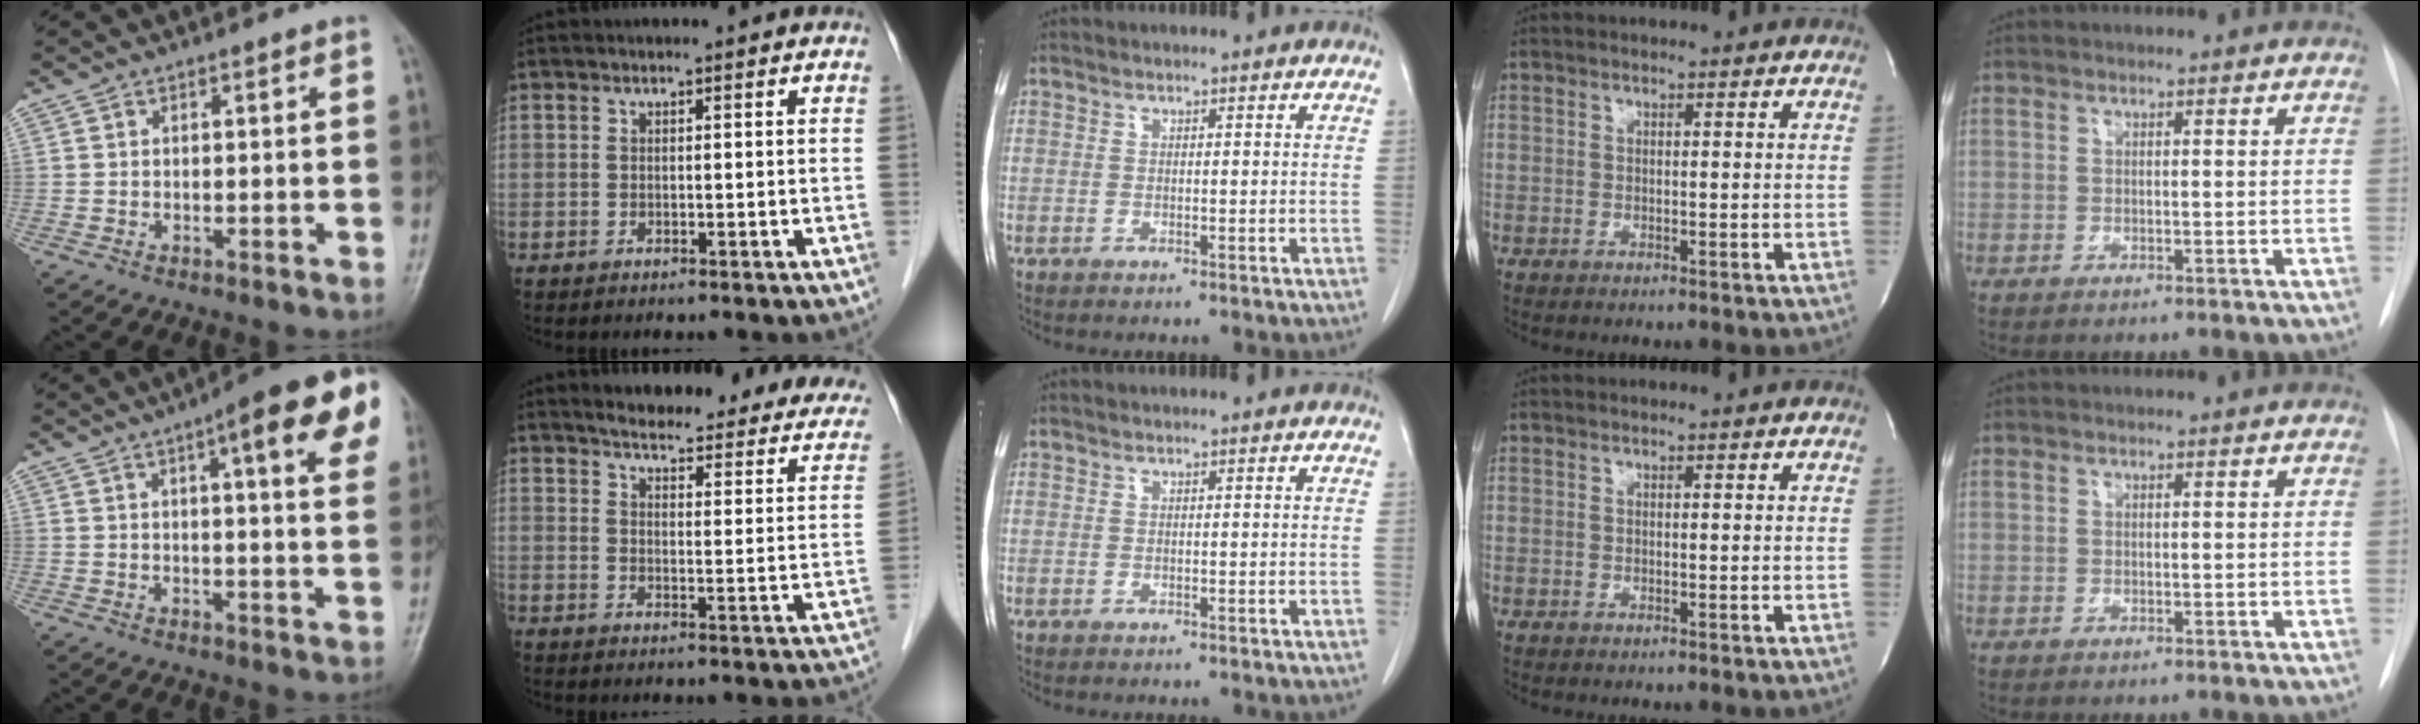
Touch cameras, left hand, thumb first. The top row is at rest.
{"thumb": {"total": 16.1, "force": [7.2, 3.6, 14.0], "torque": [-0.158, -0.010, 0.083]}, "index": {"total": 25.1, "force": [22.4, 5.3, 10.0], "torque": [-0.112, -0.048, 0.250]}}